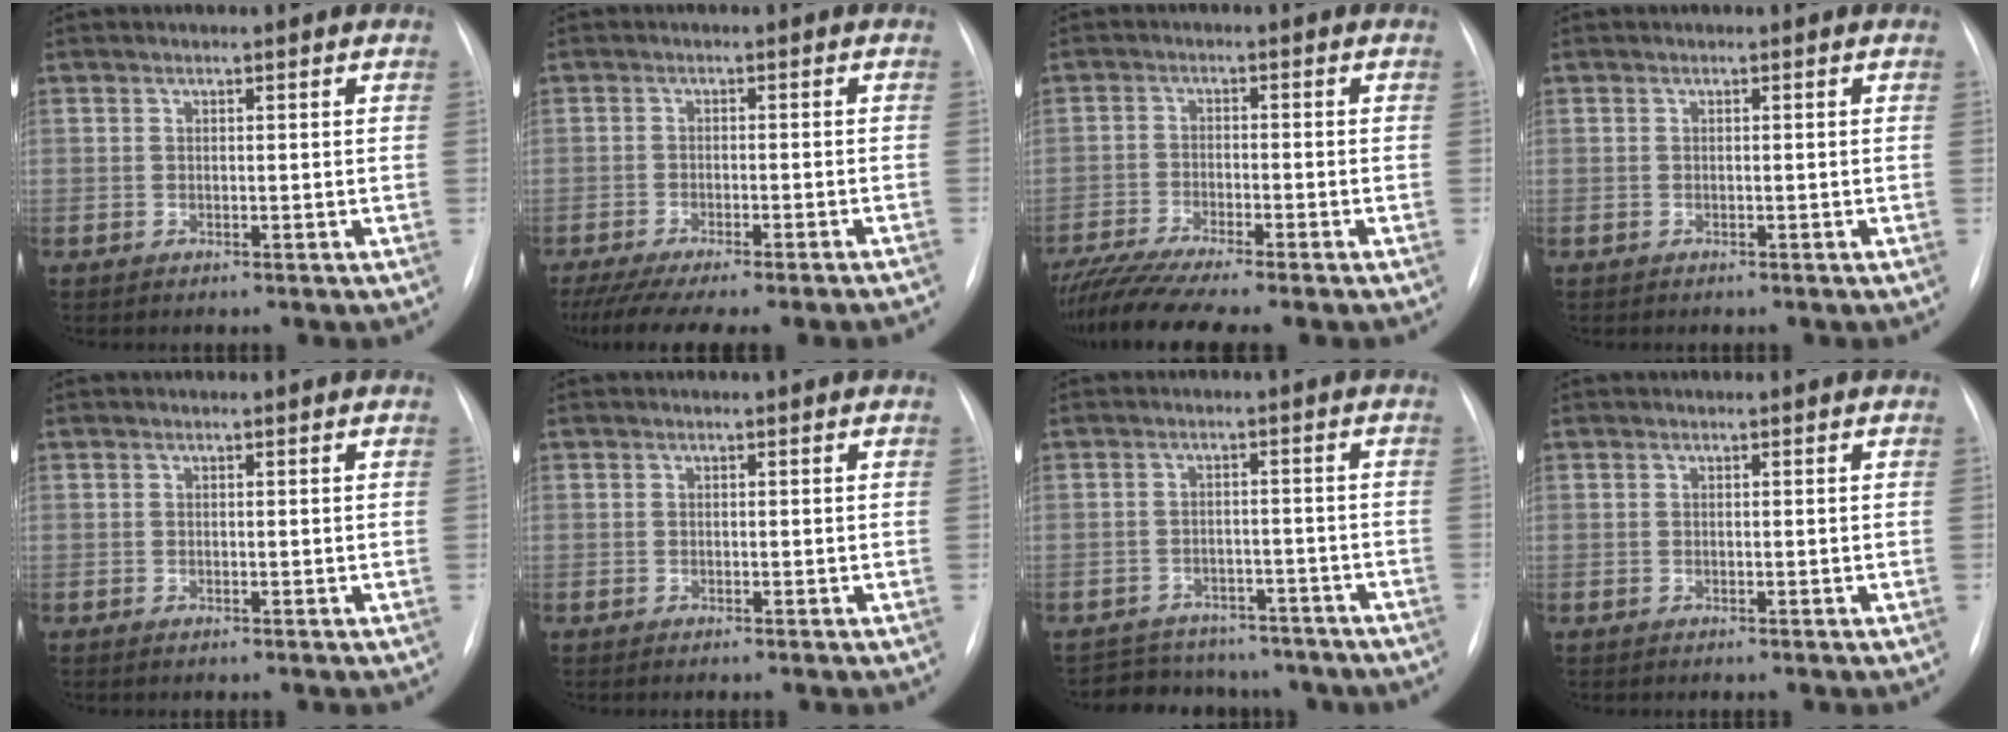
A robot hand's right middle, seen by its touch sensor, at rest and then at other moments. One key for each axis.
{"total": 15.4, "fx": -13.7, "fy": 0.7, "fz": 7.1, "tx": -0.101, "ty": -0.025, "tz": -0.187}
{"total": 10.4, "fx": -9.0, "fy": -0.3, "fz": 5.3, "tx": -0.087, "ty": -0.023, "tz": -0.147}
{"total": 0.0}
{"total": 0.0}
{"total": 0.0}
{"total": 12.2, "fx": -10.6, "fy": 5.7, "fz": 2.4, "tx": -0.035, "ty": 0.022, "tz": -0.120}
{"total": 0.0}